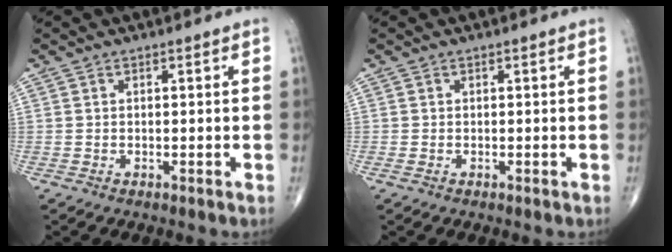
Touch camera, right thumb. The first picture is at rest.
{"total": 0.5, "force": [-0.1, 0.3, 0.4], "torque": [-0.011, 0.000, -0.001]}